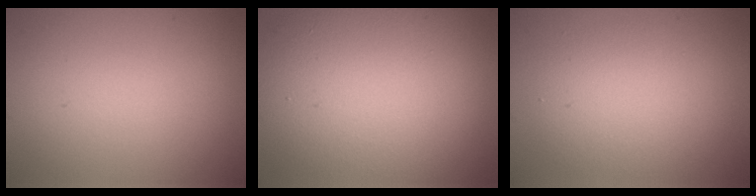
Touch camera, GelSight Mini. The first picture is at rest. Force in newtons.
{"total": 13.4, "press": 13.4, "slide": 1.2}
{"total": 4.1, "press": 4.1, "slide": 0.1}